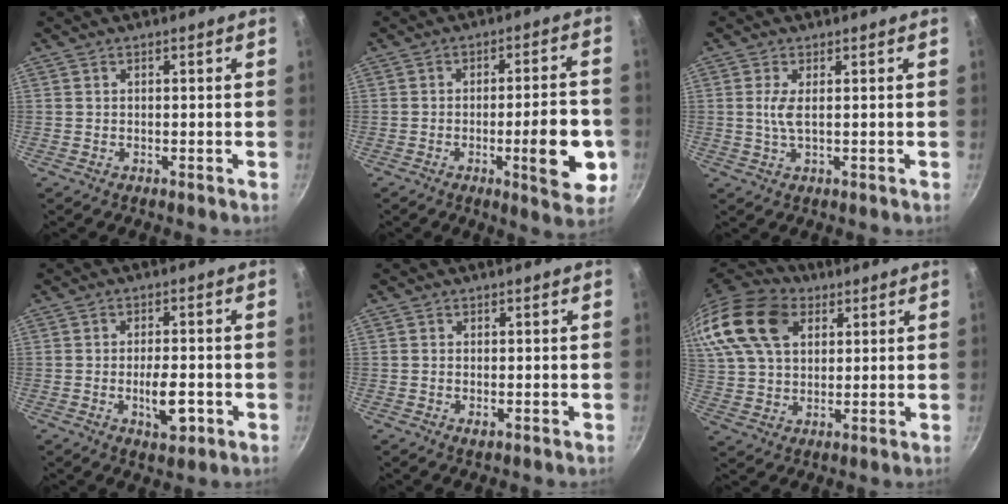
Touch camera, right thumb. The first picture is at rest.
{"total": 13.0, "force": [-3.3, 3.5, 12.1], "torque": [-0.144, 0.011, -0.044]}
{"total": 2.8, "force": [0.4, 0.6, 2.8], "torque": [-0.065, -0.002, 0.009]}
{"total": 6.5, "force": [-1.8, 2.9, 5.5], "torque": [-0.071, 0.005, -0.024]}
{"total": 1.3, "force": [-0.2, 0.8, 1.0], "torque": [-0.019, -0.003, -0.003]}
{"total": 23.8, "force": [10.2, 16.0, 14.4], "torque": [-0.314, 0.026, 0.186]}